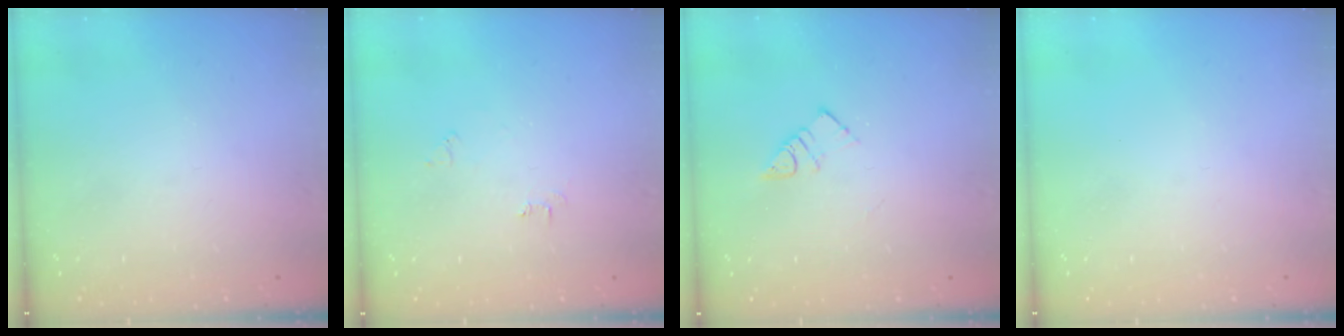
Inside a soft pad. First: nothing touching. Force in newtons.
{"total": 3.9, "press": 3.8, "slide": 0.5}
{"total": 5.7, "press": 5.6, "slide": 0.6}
{"total": 0.0}